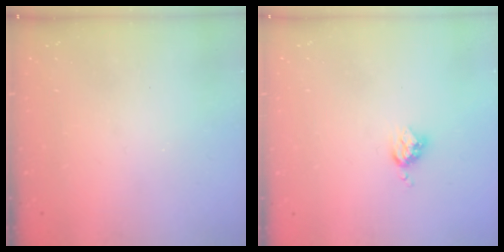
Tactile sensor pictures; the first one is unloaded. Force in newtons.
{"total": 3.5, "press": 3.5, "slide": 0.4}